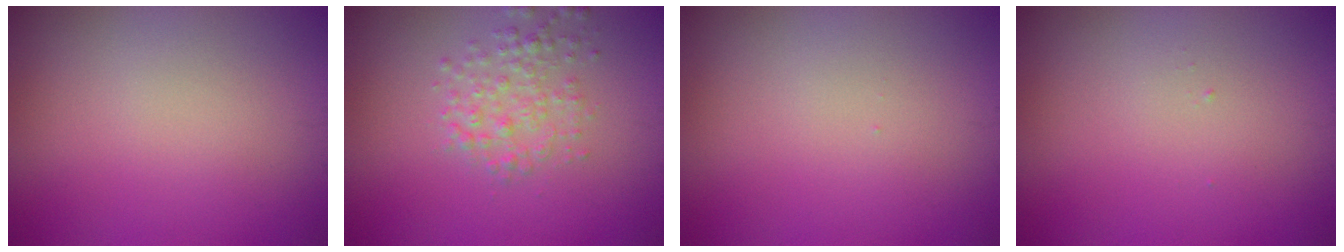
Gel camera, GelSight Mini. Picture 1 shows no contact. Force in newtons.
{"total": 2.5, "press": 2.5, "slide": 0.1}
{"total": 0.0}
{"total": 0.0}